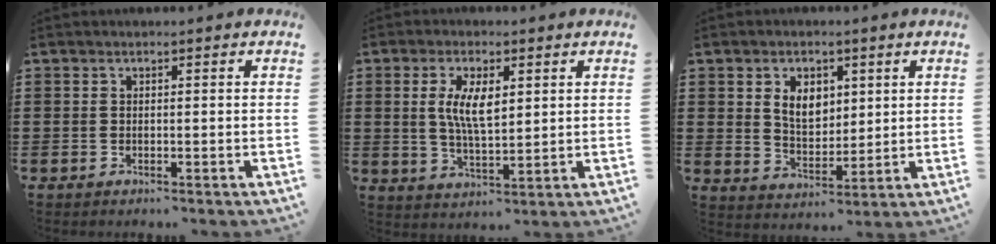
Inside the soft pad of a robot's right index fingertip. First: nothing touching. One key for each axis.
{"total": 6.5, "fx": 1.4, "fy": 2.4, "fz": 5.8, "tx": -0.117, "ty": 0.006, "tz": 0.024}
{"total": 5.7, "fx": 1.8, "fy": 4.0, "fz": 3.6, "tx": -0.069, "ty": 0.007, "tz": 0.028}